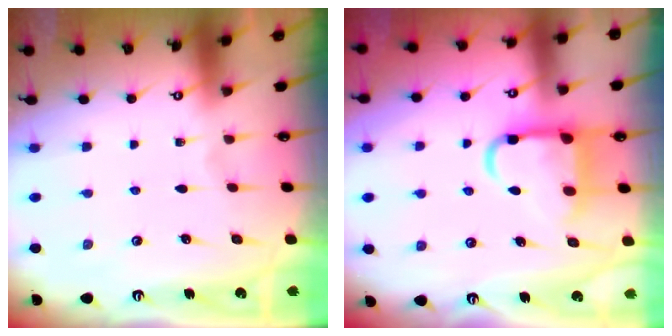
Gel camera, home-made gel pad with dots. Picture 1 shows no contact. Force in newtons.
{"total": 11.6, "press": 11.5, "slide": 1.4}